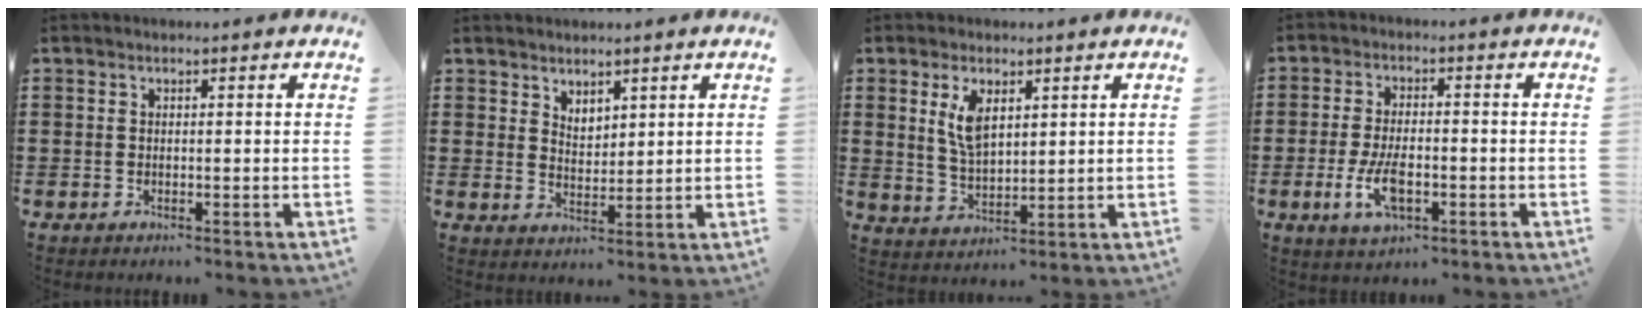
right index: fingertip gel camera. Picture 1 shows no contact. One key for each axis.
{"total": 2.9, "fx": 2.6, "fy": 1.4, "fz": 0.1, "tx": -0.009, "ty": 0.001, "tz": 0.050}
{"total": 5.7, "fx": 2.3, "fy": 2.8, "fz": 4.5, "tx": -0.089, "ty": 0.003, "tz": 0.039}
{"total": 6.5, "fx": -2.0, "fy": 3.0, "fz": 5.4, "tx": -0.116, "ty": -0.002, "tz": -0.039}